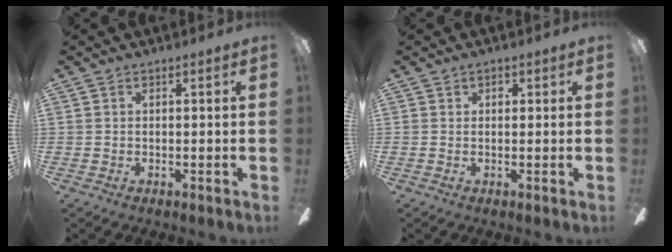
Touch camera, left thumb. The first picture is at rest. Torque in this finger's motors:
{"motor_torque": [0.17, 0.06, 0.68, -0.14, 0.02]}